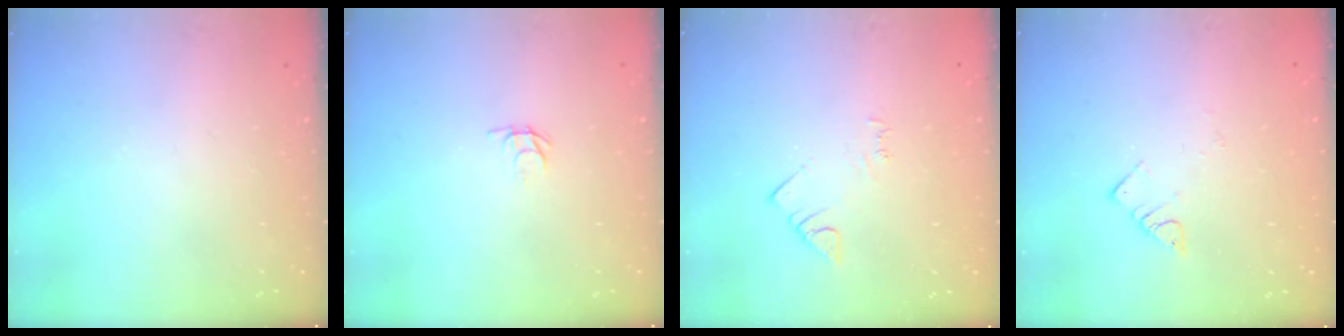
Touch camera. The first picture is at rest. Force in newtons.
{"total": 2.5, "press": 2.5, "slide": 0.3}
{"total": 2.9, "press": 2.9, "slide": 0.5}
{"total": 3.3, "press": 3.2, "slide": 0.4}